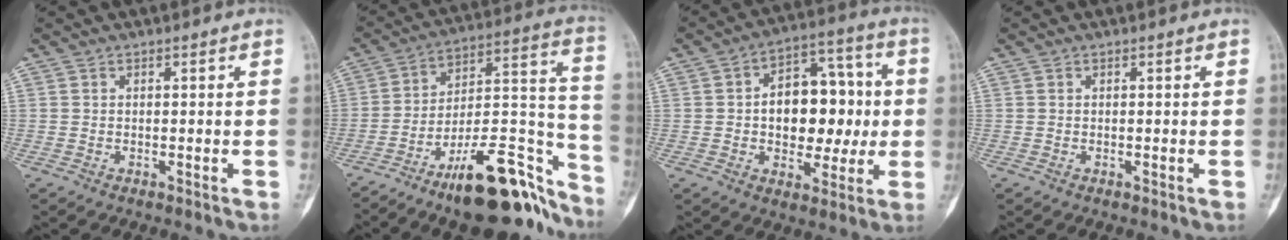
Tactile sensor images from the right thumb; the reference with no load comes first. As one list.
[{"total": 23.5, "force": [-16.2, 7.7, 15.2], "torque": [-0.157, 0.121, -0.258]}, {"total": 16.7, "force": [0.3, 10.8, 12.6], "torque": [-0.136, 0.031, 0.006]}, {"total": 0.0}]